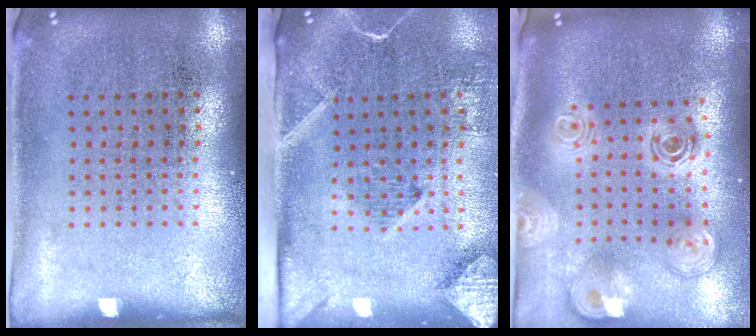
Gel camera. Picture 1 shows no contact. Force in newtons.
{"total": 2.9, "press": 2.1, "slide": 2.0}
{"total": 2.8, "press": 1.9, "slide": 2.0}